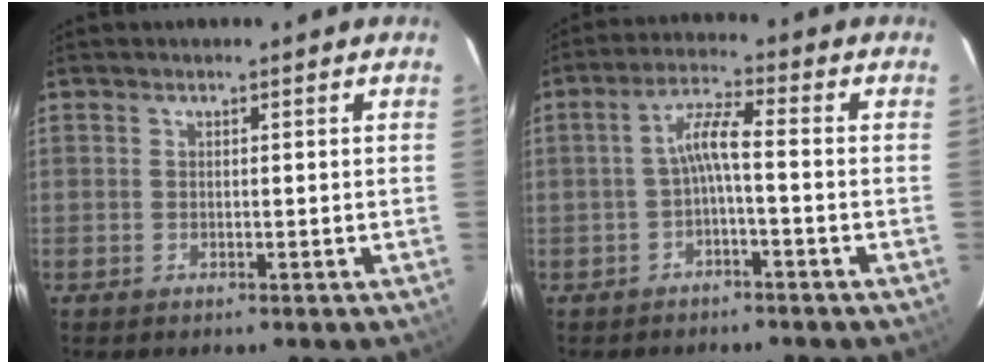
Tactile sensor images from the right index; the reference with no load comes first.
{"total": 4.4, "force": [-1.3, 0.2, 4.2], "torque": [-0.093, 0.012, -0.024]}